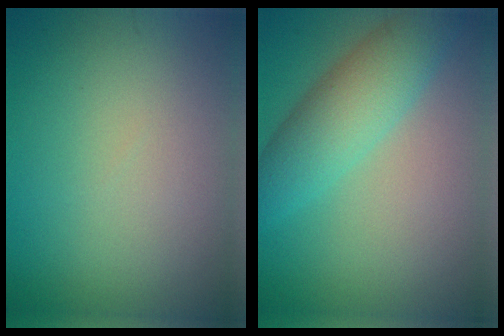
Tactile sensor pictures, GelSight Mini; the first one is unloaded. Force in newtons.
{"total": 5.1, "press": 5.1, "slide": 0.1}